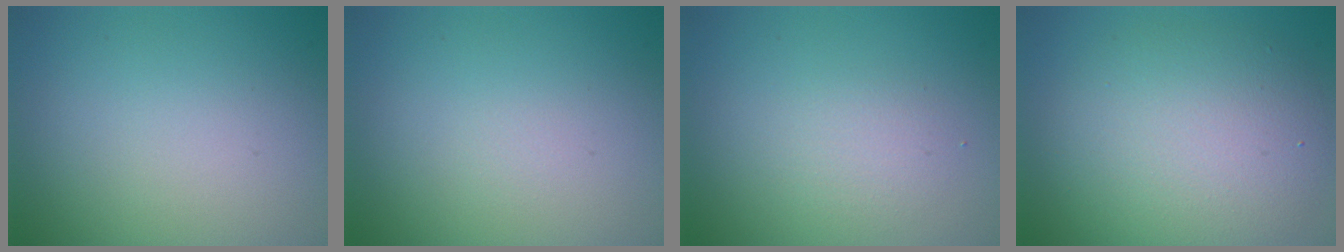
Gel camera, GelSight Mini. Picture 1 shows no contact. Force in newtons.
{"total": 0.0}
{"total": 1.7, "press": 1.7, "slide": 0.1}
{"total": 7.1, "press": 7.1, "slide": 0.3}